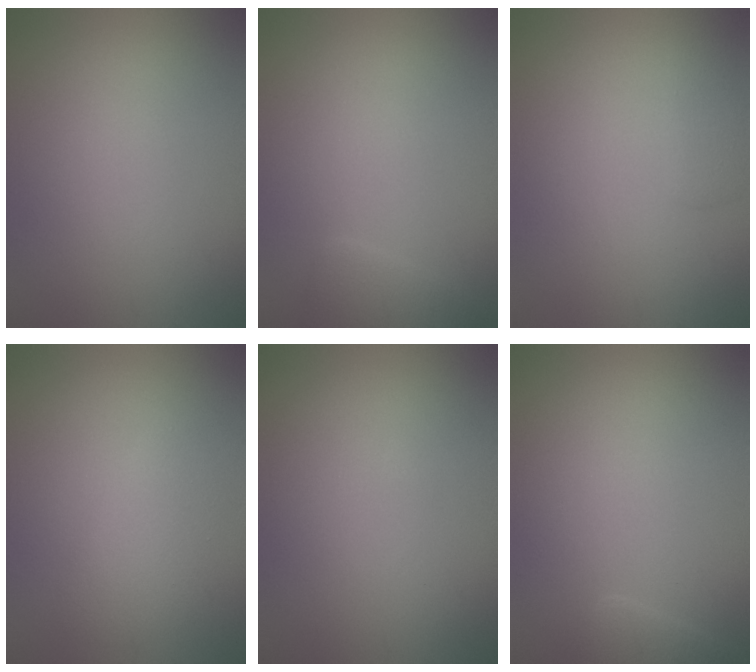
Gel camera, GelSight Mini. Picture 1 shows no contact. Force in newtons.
{"total": 1.9, "press": 1.9, "slide": 0.2}
{"total": 1.5, "press": 1.5, "slide": 0.1}
{"total": 2.9, "press": 2.9, "slide": 0.2}
{"total": 0.0}
{"total": 2.0, "press": 2.0, "slide": 0.2}